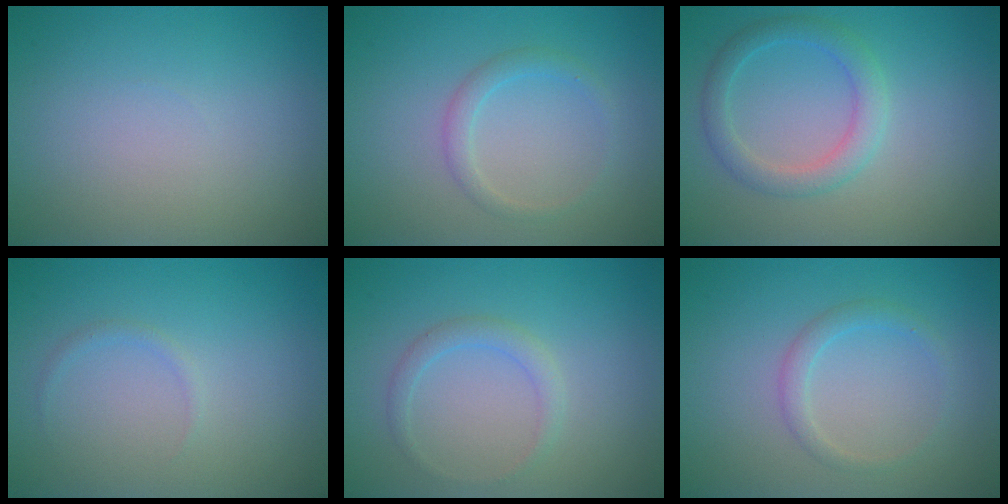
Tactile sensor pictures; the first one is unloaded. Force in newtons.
{"total": 1.5, "press": 1.5, "slide": 0.1}
{"total": 2.8, "press": 2.8, "slide": 0.1}
{"total": 0.6, "press": 0.6, "slide": 0.1}
{"total": 1.6, "press": 1.6, "slide": 0.2}
{"total": 1.5, "press": 1.5, "slide": 0.1}